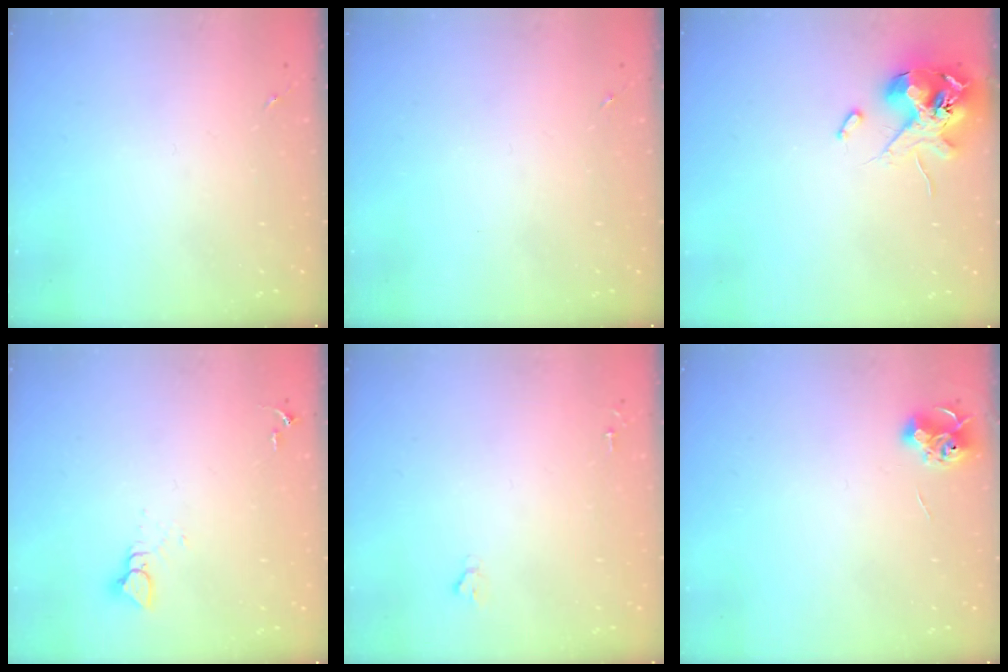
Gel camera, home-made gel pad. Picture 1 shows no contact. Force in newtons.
{"total": 0.0}
{"total": 13.6, "press": 13.5, "slide": 1.9}
{"total": 3.9, "press": 3.9, "slide": 0.4}
{"total": 1.6, "press": 1.6, "slide": 0.2}
{"total": 6.5, "press": 6.5, "slide": 0.8}